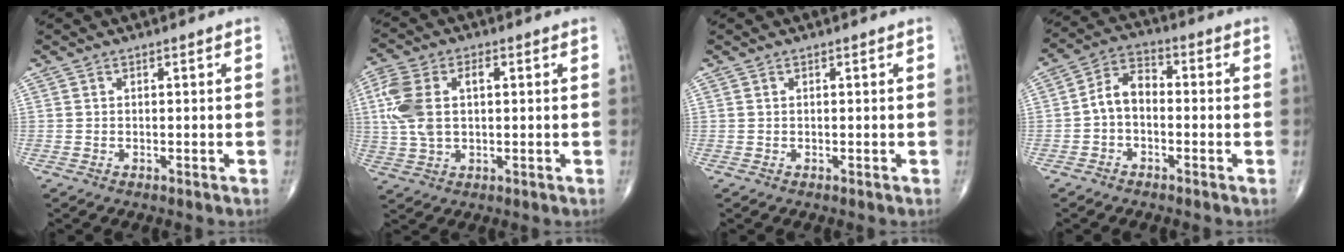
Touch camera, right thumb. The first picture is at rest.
{"total": 10.8, "force": [1.7, 6.3, 8.6], "torque": [-0.201, 0.018, 0.034]}
{"total": 0.0}
{"total": 6.3, "force": [-1.1, 4.1, 4.6], "torque": [-0.072, 0.029, -0.036]}